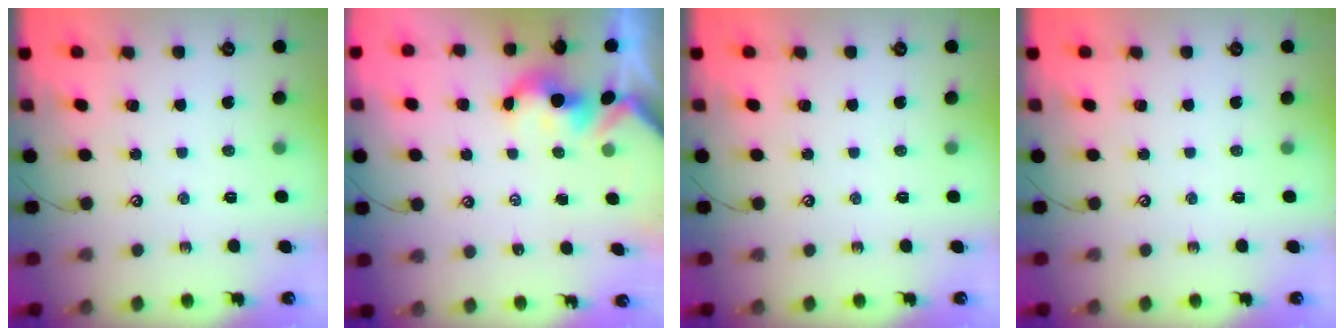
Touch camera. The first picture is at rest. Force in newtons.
{"total": 1.6, "press": 1.6, "slide": 0.2}
{"total": 0.0}
{"total": 0.0}